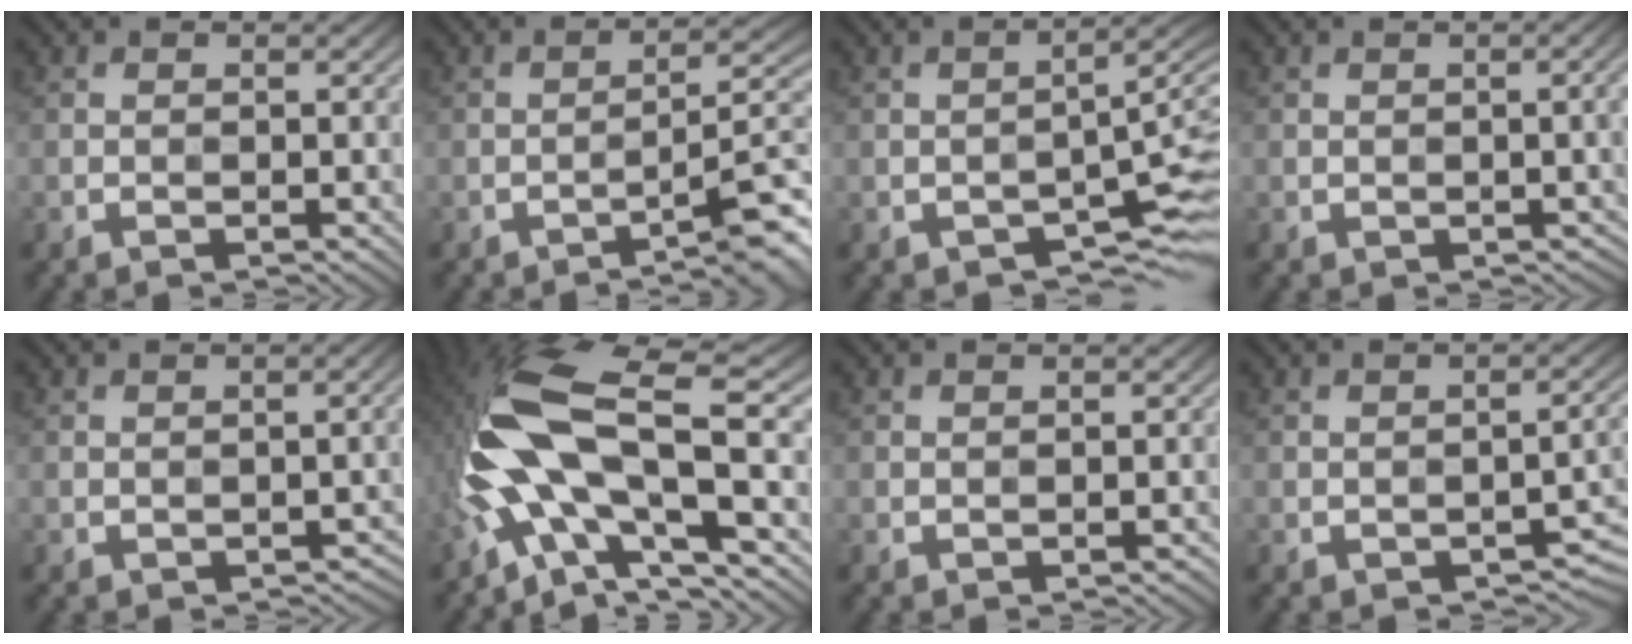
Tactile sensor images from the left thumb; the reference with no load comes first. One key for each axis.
{"total": 5.7, "fx": -3.4, "fy": 0.6, "fz": 4.5, "tx": -0.062, "ty": 0.020, "tz": -0.058}
{"total": 5.0, "fx": -2.5, "fy": 1.5, "fz": 4.0, "tx": -0.052, "ty": -0.002, "tz": -0.038}
{"total": 2.5, "fx": -0.4, "fy": 0.9, "fz": 2.4, "tx": -0.025, "ty": 0.000, "tz": 0.007}
{"total": 2.6, "fx": -0.8, "fy": 1.4, "fz": 2.0, "tx": -0.023, "ty": -0.006, "tz": -0.001}
{"total": 17.2, "fx": -2.0, "fy": 6.5, "fz": 15.8, "tx": -0.329, "ty": 0.004, "tz": -0.047}
{"total": 0.0}
{"total": 3.2, "fx": -1.4, "fy": 1.3, "fz": 2.5, "tx": -0.032, "ty": 0.005, "tz": -0.014}